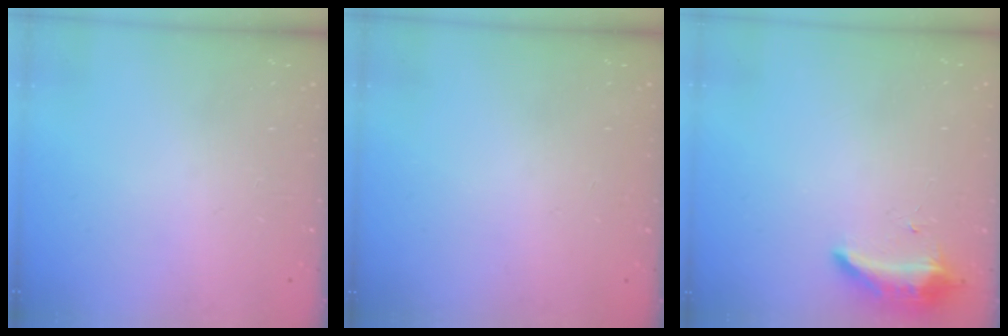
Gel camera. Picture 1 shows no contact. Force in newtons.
{"total": 0.0}
{"total": 8.2, "press": 8.2, "slide": 0.7}